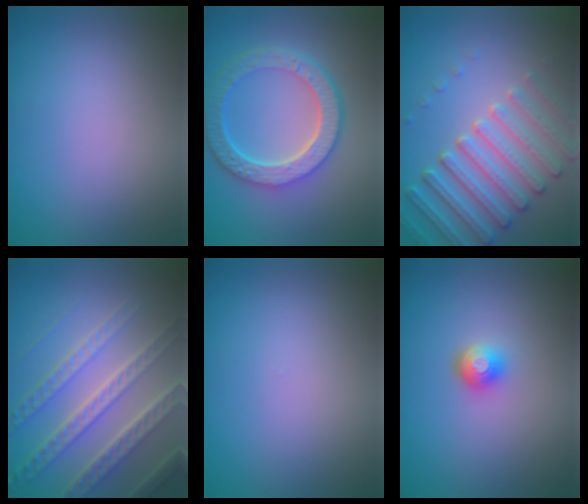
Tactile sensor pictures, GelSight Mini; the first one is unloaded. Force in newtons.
{"total": 6.4, "press": 4.9, "slide": 4.1}
{"total": 4.7, "press": 4.6, "slide": 1.0}
{"total": 7.7, "press": 5.3, "slide": 5.6}
{"total": 0.0}
{"total": 2.0, "press": 1.5, "slide": 1.3}